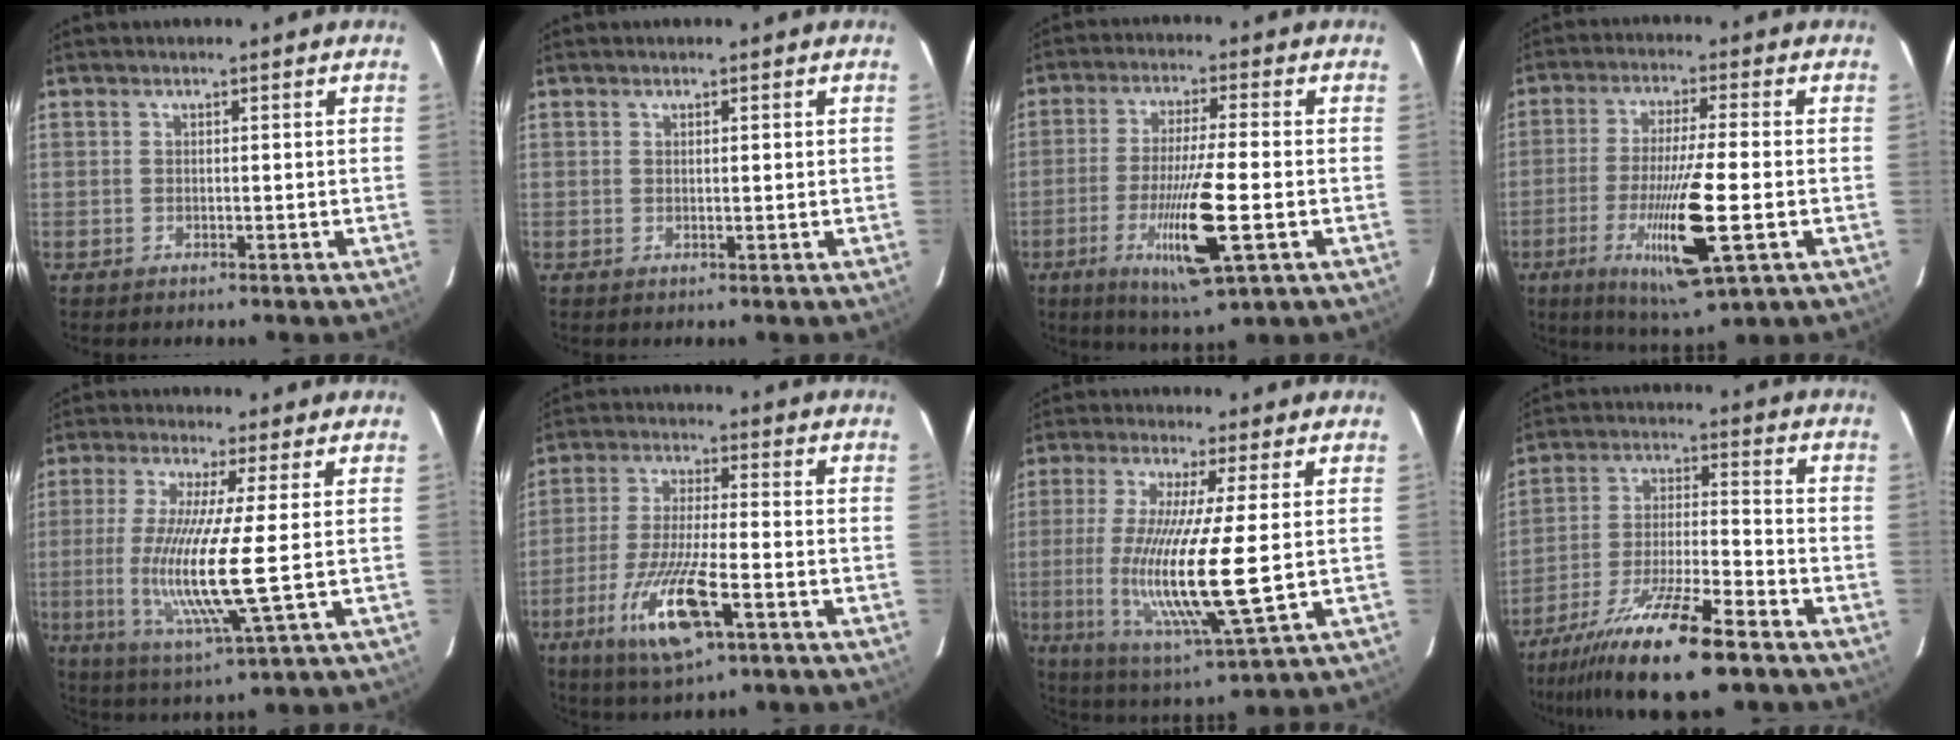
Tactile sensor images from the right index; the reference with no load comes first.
{"total": 0.5, "force": [0.3, 0.0, 0.4], "torque": [-0.010, 0.002, 0.006]}
{"total": 11.9, "force": [-3.7, 0.4, 11.3], "torque": [-0.208, -0.024, -0.064]}
{"total": 13.2, "force": [-4.0, 0.5, 12.6], "torque": [-0.233, -0.028, -0.069]}
{"total": 12.2, "force": [-0.9, -0.4, 12.2], "torque": [-0.253, -0.029, -0.023]}
{"total": 12.2, "force": [-5.4, 1.8, 10.8], "torque": [-0.214, -0.023, -0.094]}
{"total": 14.7, "force": [-0.9, 0.4, 14.7], "torque": [-0.294, -0.031, -0.019]}
{"total": 15.5, "force": [-10.6, 1.5, 11.2], "torque": [-0.207, -0.034, -0.188]}